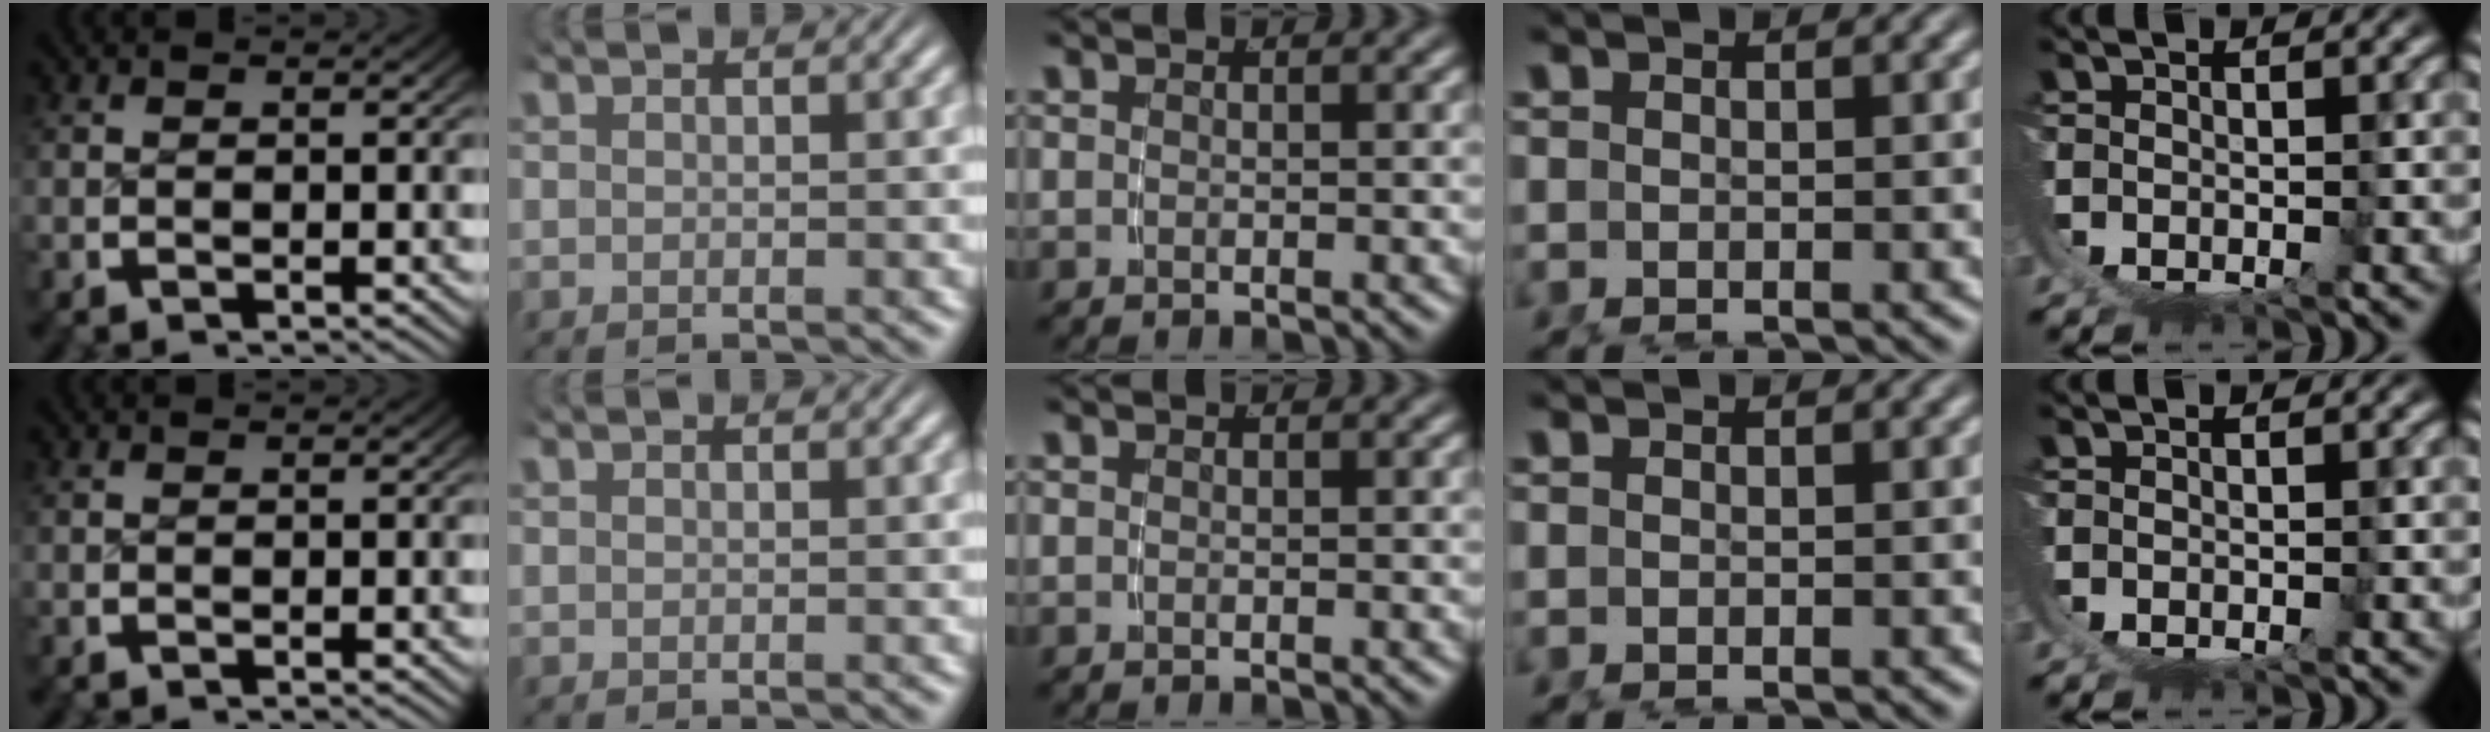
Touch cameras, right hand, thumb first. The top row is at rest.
{}